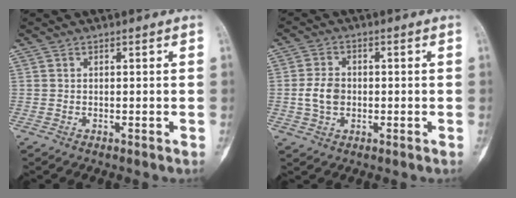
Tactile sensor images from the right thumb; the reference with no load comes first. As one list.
[{"total": 5.2, "force": [-0.4, 3.8, 3.5], "torque": [-0.061, 0.006, -0.009]}]